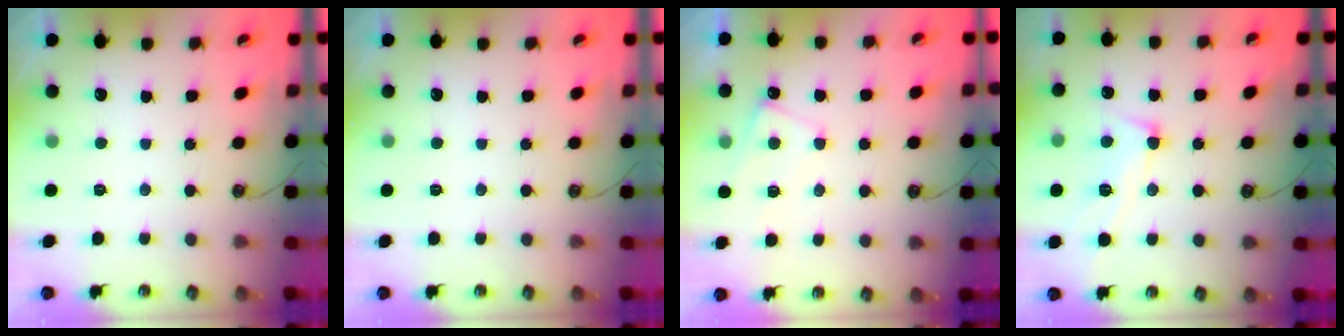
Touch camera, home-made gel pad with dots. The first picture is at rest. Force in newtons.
{"total": 0.0}
{"total": 3.8, "press": 3.8, "slide": 0.5}
{"total": 4.6, "press": 4.5, "slide": 0.7}